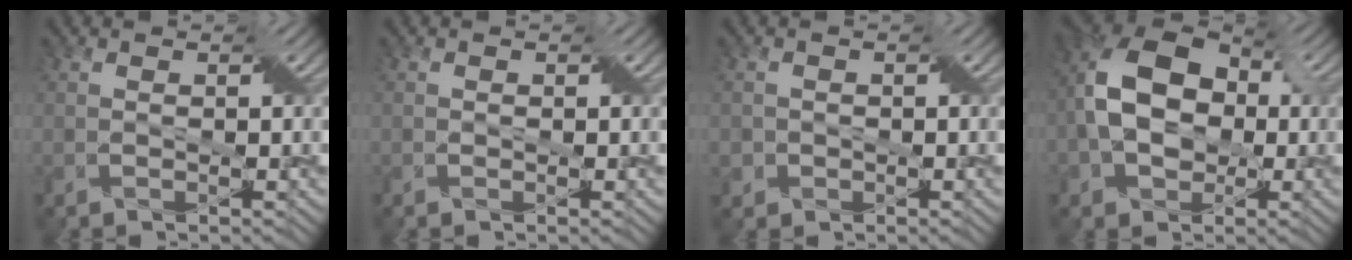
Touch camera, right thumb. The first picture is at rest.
{"total": 0.0}
{"total": 1.6, "force": [-0.5, 1.5, 0.1], "torque": [-0.002, 0.000, -0.009]}
{"total": 13.1, "force": [0.0, 9.4, 9.2], "torque": [-0.193, 0.011, -0.008]}